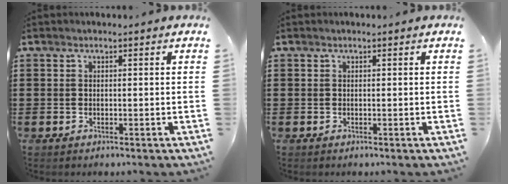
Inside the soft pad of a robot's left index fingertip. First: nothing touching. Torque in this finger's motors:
{"motor_torque": [0.00, 0.00, 0.00, 0.01]}